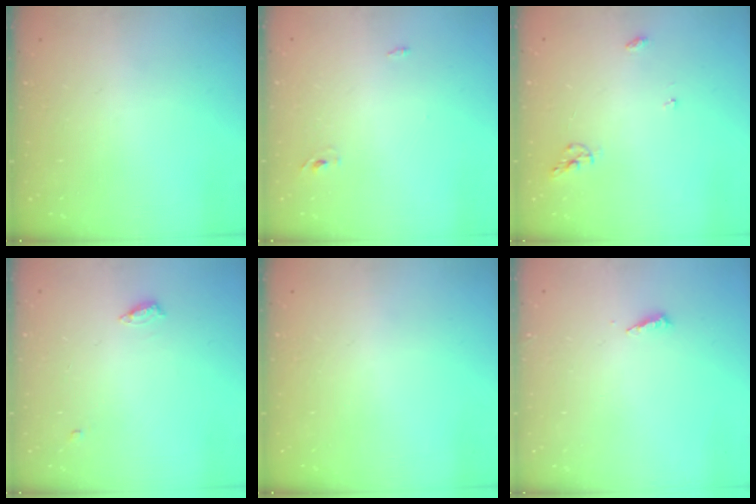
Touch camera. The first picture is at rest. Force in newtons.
{"total": 2.4, "press": 2.2, "slide": 1.0}
{"total": 6.2, "press": 6.2, "slide": 0.1}
{"total": 4.5, "press": 4.5, "slide": 0.4}
{"total": 0.0}
{"total": 3.1, "press": 3.1, "slide": 0.2}